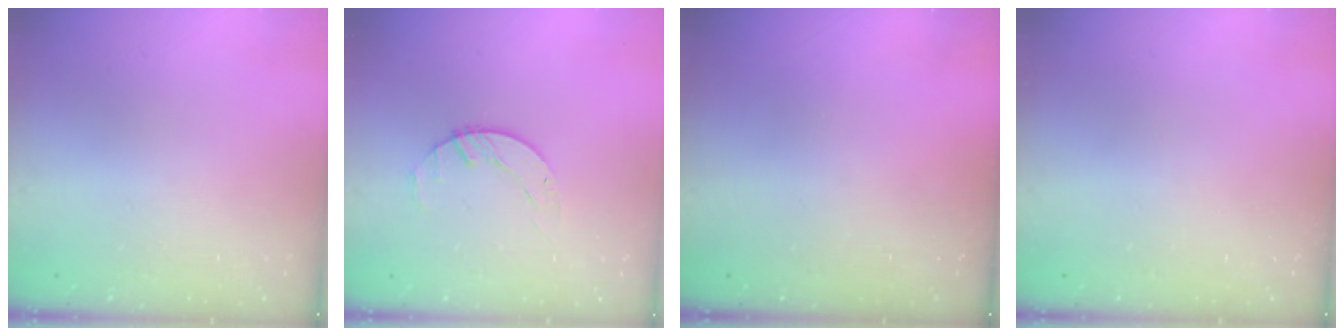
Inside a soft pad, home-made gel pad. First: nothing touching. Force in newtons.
{"total": 1.7, "press": 1.7, "slide": 0.3}
{"total": 0.0}
{"total": 0.0}